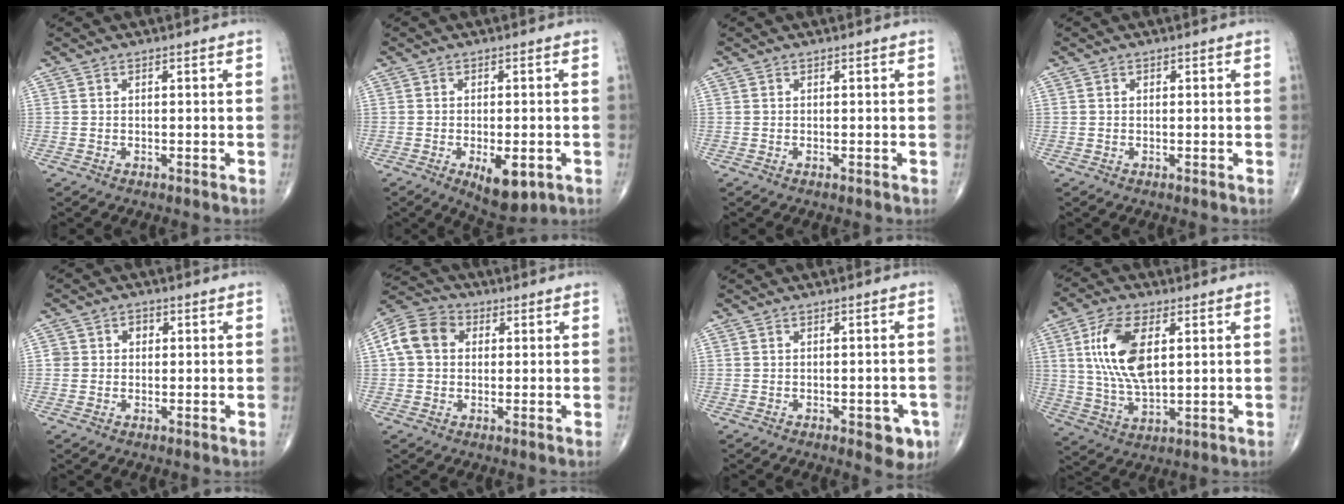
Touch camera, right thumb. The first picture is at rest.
{"total": 7.8, "force": [-2.8, 3.4, 6.4], "torque": [-0.087, -0.006, -0.029]}
{"total": 0.0}
{"total": 0.5, "force": [0.1, 0.5, 0.2], "torque": [0.001, 0.001, 0.000]}
{"total": 2.8, "force": [0.5, 2.6, 1.0], "torque": [0.006, 0.004, 0.003]}
{"total": 9.2, "force": [1.7, 7.2, 5.4], "torque": [-0.095, 0.023, 0.020]}
{"total": 4.9, "force": [-2.1, 2.2, 3.8], "torque": [-0.026, 0.005, -0.020]}
{"total": 13.6, "force": [3.3, 6.5, 11.5], "torque": [-0.228, -0.009, 0.068]}